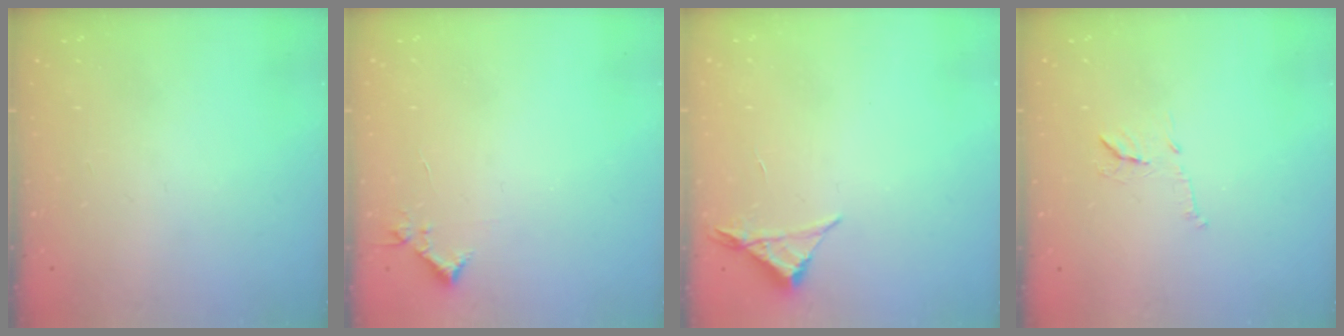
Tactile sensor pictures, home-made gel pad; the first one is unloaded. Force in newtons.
{"total": 4.4, "press": 4.4, "slide": 0.5}
{"total": 3.5, "press": 3.5, "slide": 0.6}
{"total": 9.1, "press": 9.1, "slide": 0.5}